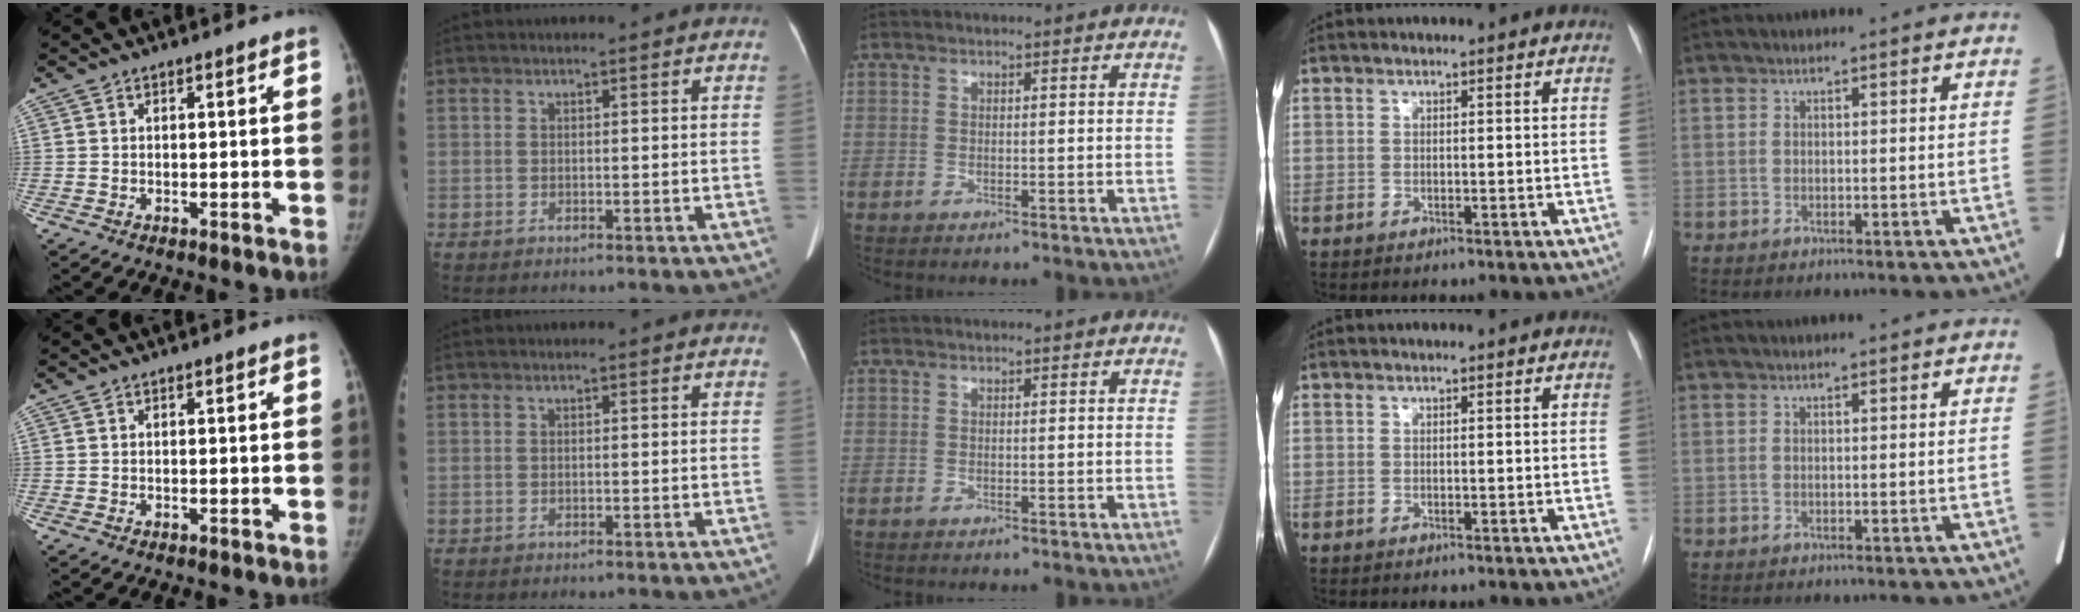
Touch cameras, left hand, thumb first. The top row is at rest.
{}